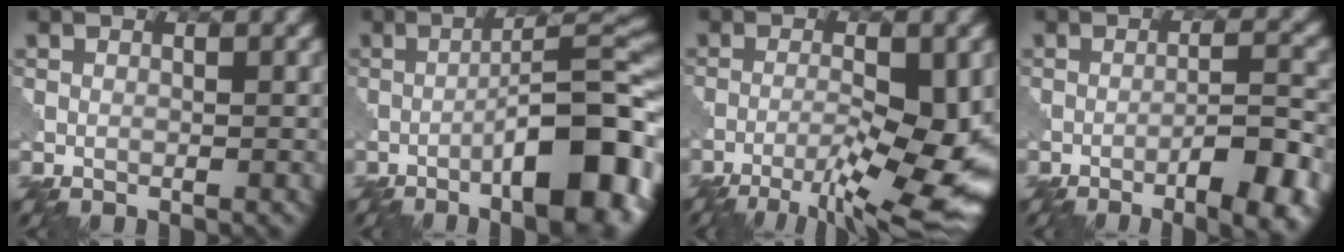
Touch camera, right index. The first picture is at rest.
{"total": 11.7, "force": [-4.7, 3.1, 10.3], "torque": [-0.139, 0.009, -0.067]}
{"total": 10.5, "force": [-5.2, 2.2, 8.8], "torque": [-0.145, -0.014, -0.074]}
{"total": 7.4, "force": [-3.8, 1.8, 6.0], "torque": [-0.085, 0.009, -0.050]}